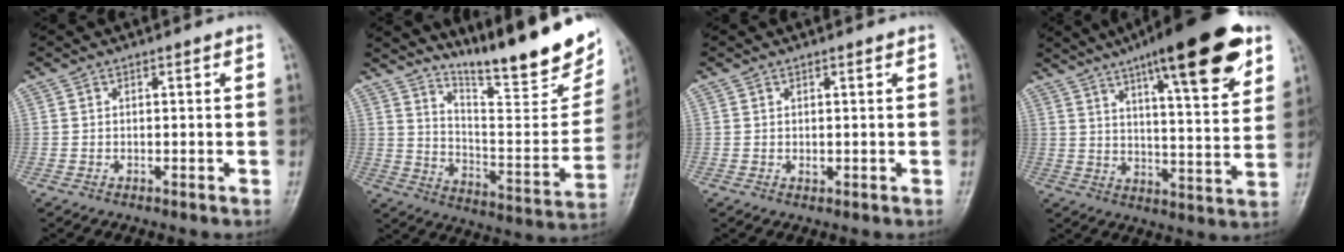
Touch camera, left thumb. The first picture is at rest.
{"total": 22.1, "force": [16.9, 3.9, 13.8], "torque": [-0.180, -0.108, 0.261]}
{"total": 0.9, "force": [0.3, 0.5, 0.7], "torque": [-0.010, -0.003, 0.007]}
{"total": 21.8, "force": [12.6, 5.2, 17.0], "torque": [-0.228, -0.036, 0.186]}